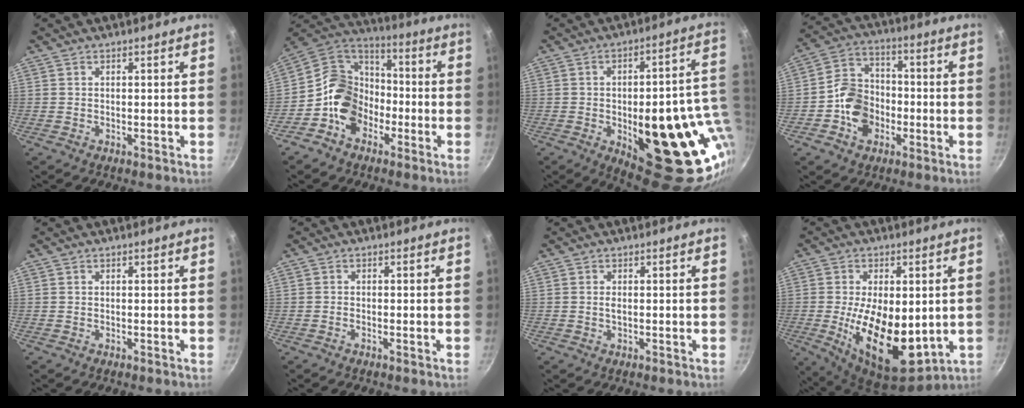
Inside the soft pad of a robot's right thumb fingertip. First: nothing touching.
{"total": 14.0, "force": [-4.9, 11.2, 6.7], "torque": [-0.072, 0.056, -0.106]}
{"total": 28.9, "force": [-5.1, 12.6, 25.6], "torque": [-0.269, 0.001, -0.048]}
{"total": 10.9, "force": [-3.0, 8.8, 5.7], "torque": [-0.073, 0.031, -0.066]}
{"total": 0.0}
{"total": 0.6, "force": [-0.4, 0.2, 0.5], "torque": [-0.013, 0.004, -0.012]}
{"total": 0.8, "force": [0.0, 0.3, 0.7], "torque": [-0.017, -0.001, 0.000]}
{"total": 18.1, "force": [-1.3, 9.7, 15.3], "torque": [-0.243, -0.024, -0.006]}